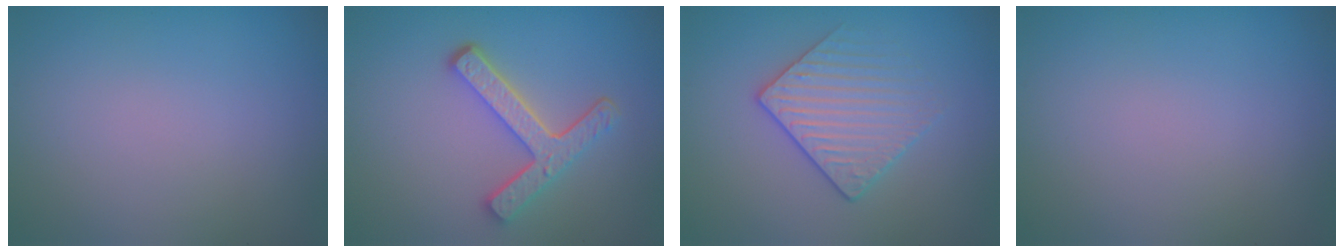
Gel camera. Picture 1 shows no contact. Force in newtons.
{"total": 4.3, "press": 3.3, "slide": 2.7}
{"total": 3.1, "press": 2.8, "slide": 1.2}
{"total": 0.0}